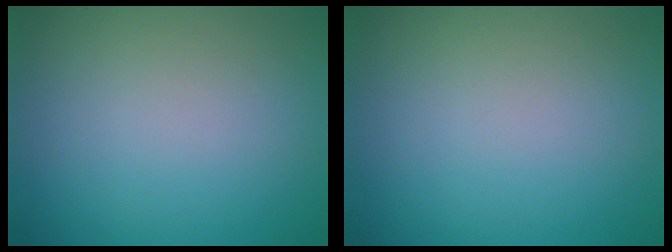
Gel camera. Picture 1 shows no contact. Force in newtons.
{"total": 0.0}